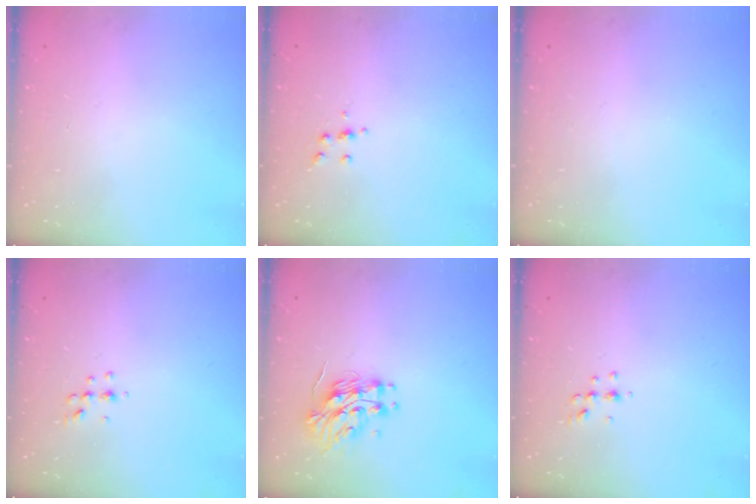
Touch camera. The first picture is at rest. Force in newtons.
{"total": 4.0, "press": 3.9, "slide": 0.9}
{"total": 0.0}
{"total": 4.6, "press": 4.5, "slide": 1.0}
{"total": 12.2, "press": 12.1, "slide": 1.2}
{"total": 4.6, "press": 4.5, "slide": 1.0}